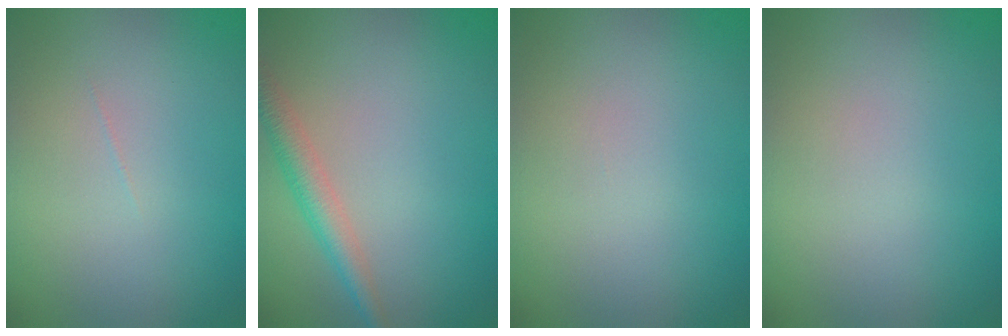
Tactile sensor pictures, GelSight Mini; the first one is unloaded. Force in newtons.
{"total": 2.9, "press": 2.9, "slide": 0.1}
{"total": 0.0}
{"total": 0.0}